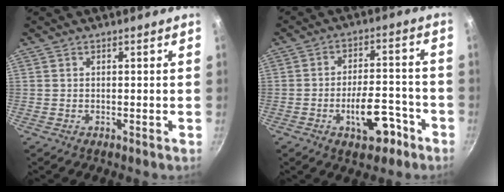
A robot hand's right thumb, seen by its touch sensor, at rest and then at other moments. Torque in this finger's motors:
{"motor_torque": [2.80, 2.21, 1.06, -0.42, 0.30]}